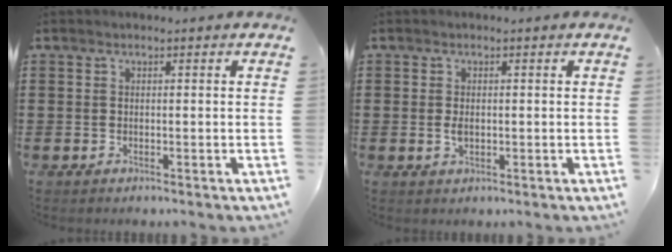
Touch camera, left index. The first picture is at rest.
{"total": 1.9, "force": [-0.1, 0.9, 1.6], "torque": [-0.040, -0.002, -0.004]}